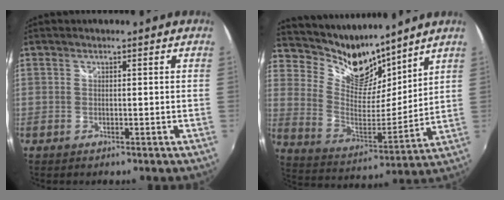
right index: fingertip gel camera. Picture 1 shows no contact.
{"total": 14.5, "force": [12.2, 6.1, 4.8], "torque": [-0.112, -0.014, 0.227]}